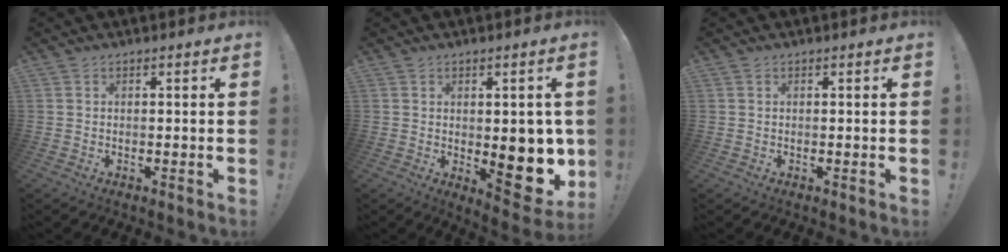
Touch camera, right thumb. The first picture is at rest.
{"total": 14.2, "force": [-1.4, 7.6, 11.9], "torque": [-0.118, -0.010, -0.006]}
{"total": 0.0}